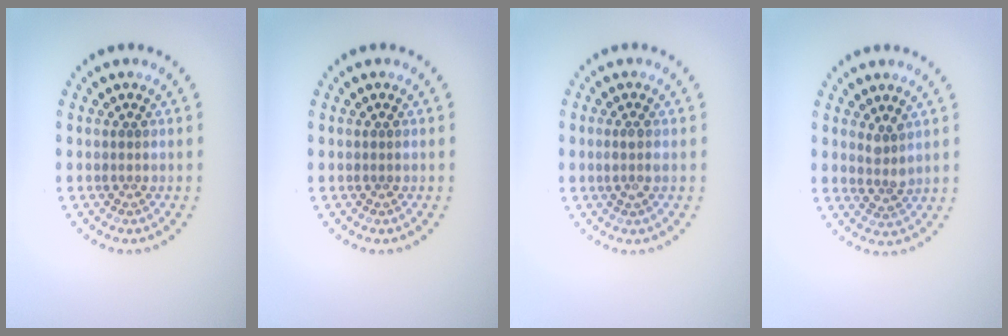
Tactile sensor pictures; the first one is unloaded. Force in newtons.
{"total": 0.0}
{"total": 1.1, "press": 1.0, "slide": 0.5}
{"total": 1.8, "press": 1.3, "slide": 1.2}